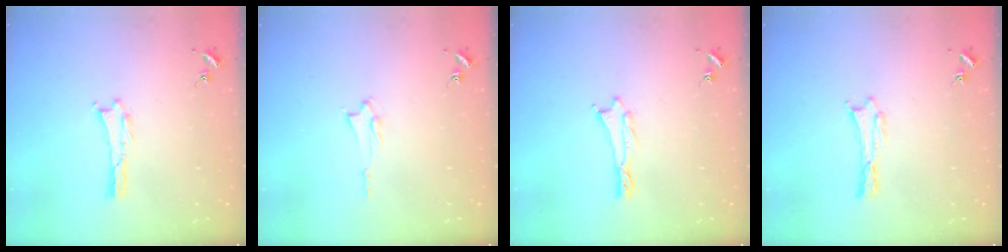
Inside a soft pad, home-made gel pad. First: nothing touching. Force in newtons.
{"total": 1.3, "press": 1.3, "slide": 0.2}
{"total": 0.5, "press": 0.5, "slide": 0.2}
{"total": 0.0}